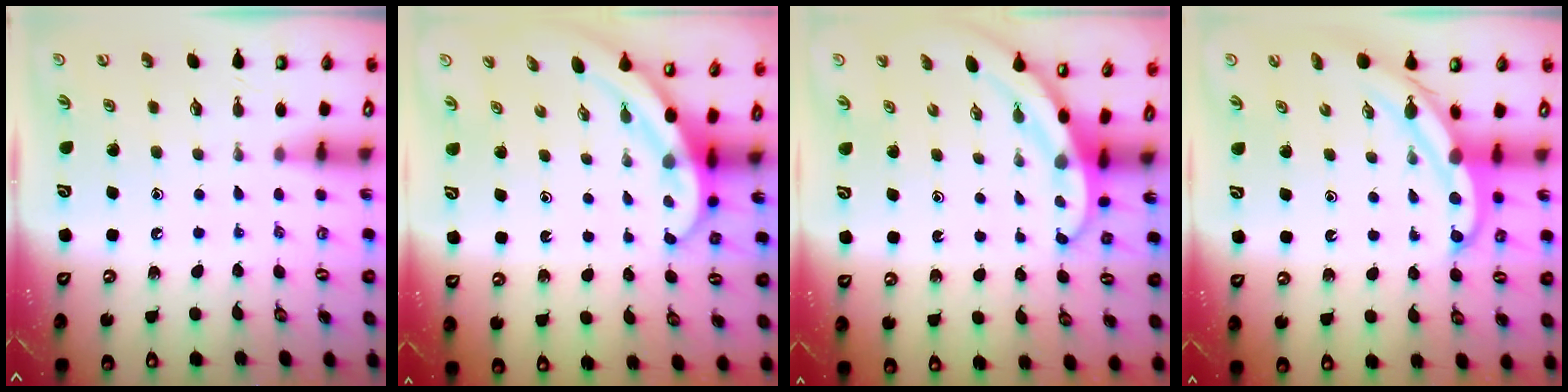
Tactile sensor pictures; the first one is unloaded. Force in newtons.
{"total": 4.4, "press": 4.4, "slide": 0.3}
{"total": 3.3, "press": 3.3, "slide": 0.1}
{"total": 5.6, "press": 5.6, "slide": 0.2}